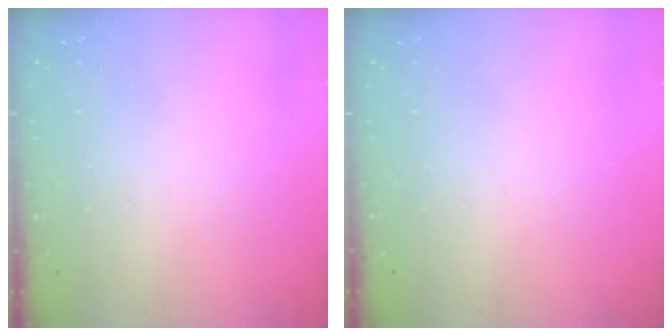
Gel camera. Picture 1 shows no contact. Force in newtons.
{"total": 0.0}